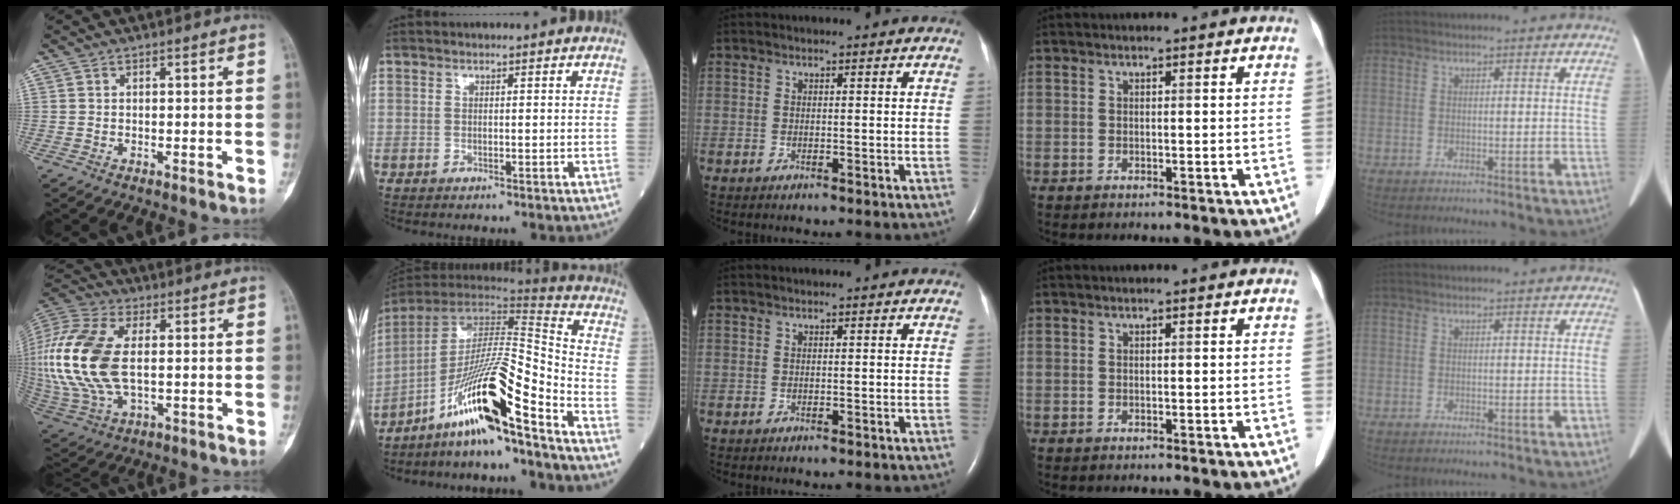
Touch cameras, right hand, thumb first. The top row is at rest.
{"thumb": {"total": 21.5, "force": [0.9, 11.9, 17.9], "torque": [-0.420, 0.000, 0.021]}, "index": {"total": 16.8, "force": [-11.1, 0.1, 12.6], "torque": [-0.236, -0.005, -0.203]}}